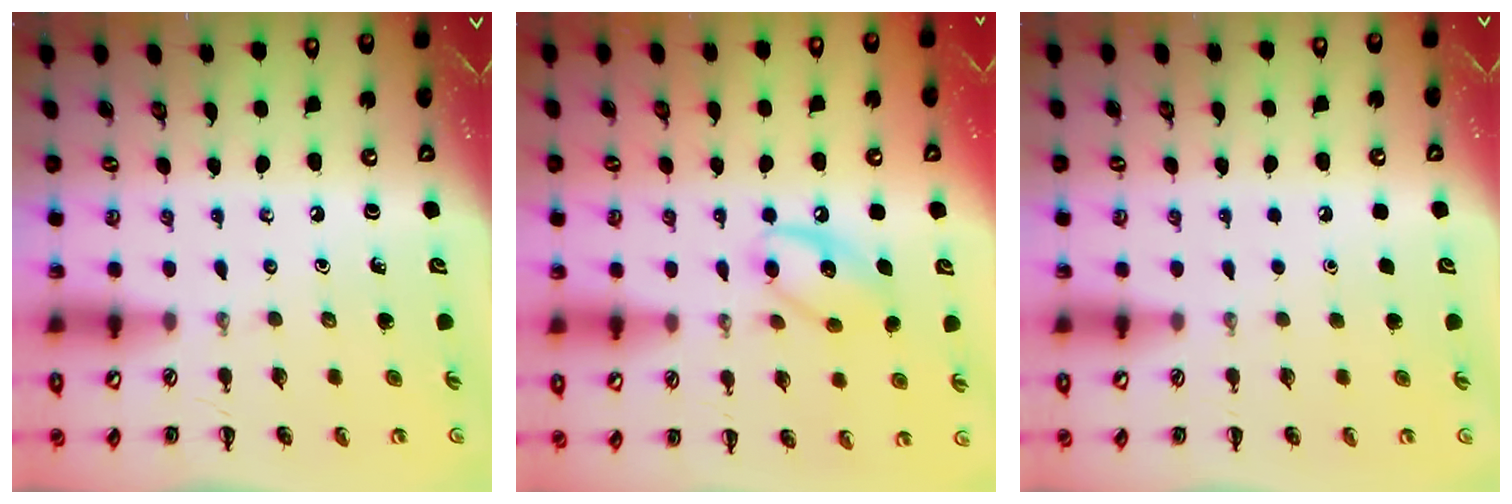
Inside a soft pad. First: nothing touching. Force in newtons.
{"total": 11.5, "press": 11.5, "slide": 1.3}
{"total": 1.6, "press": 1.5, "slide": 0.1}